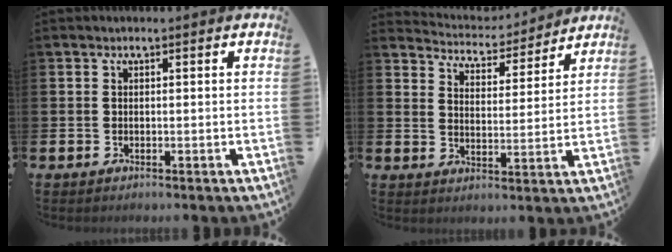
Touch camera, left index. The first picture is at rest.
{"total": 4.8, "force": [4.8, 0.9, 0.1], "torque": [-0.019, -0.041, 0.080]}